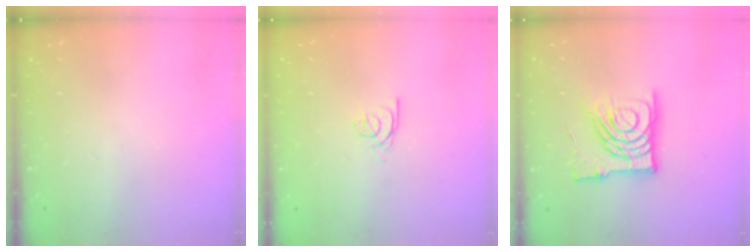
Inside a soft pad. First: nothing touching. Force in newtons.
{"total": 2.2, "press": 2.2, "slide": 0.2}
{"total": 14.9, "press": 14.8, "slide": 1.8}